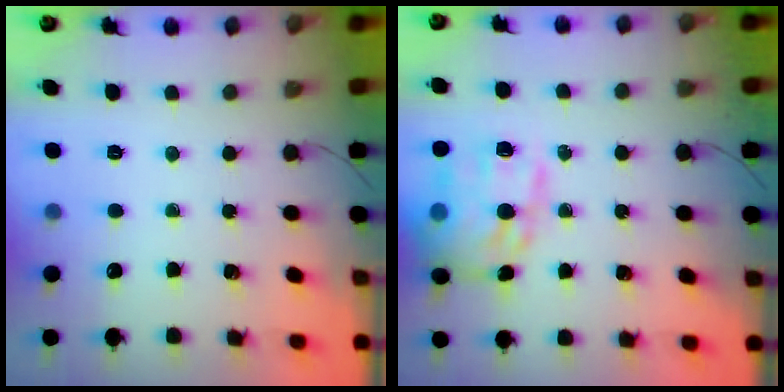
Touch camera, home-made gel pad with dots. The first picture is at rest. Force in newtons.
{"total": 19.3, "press": 19.2, "slide": 1.8}